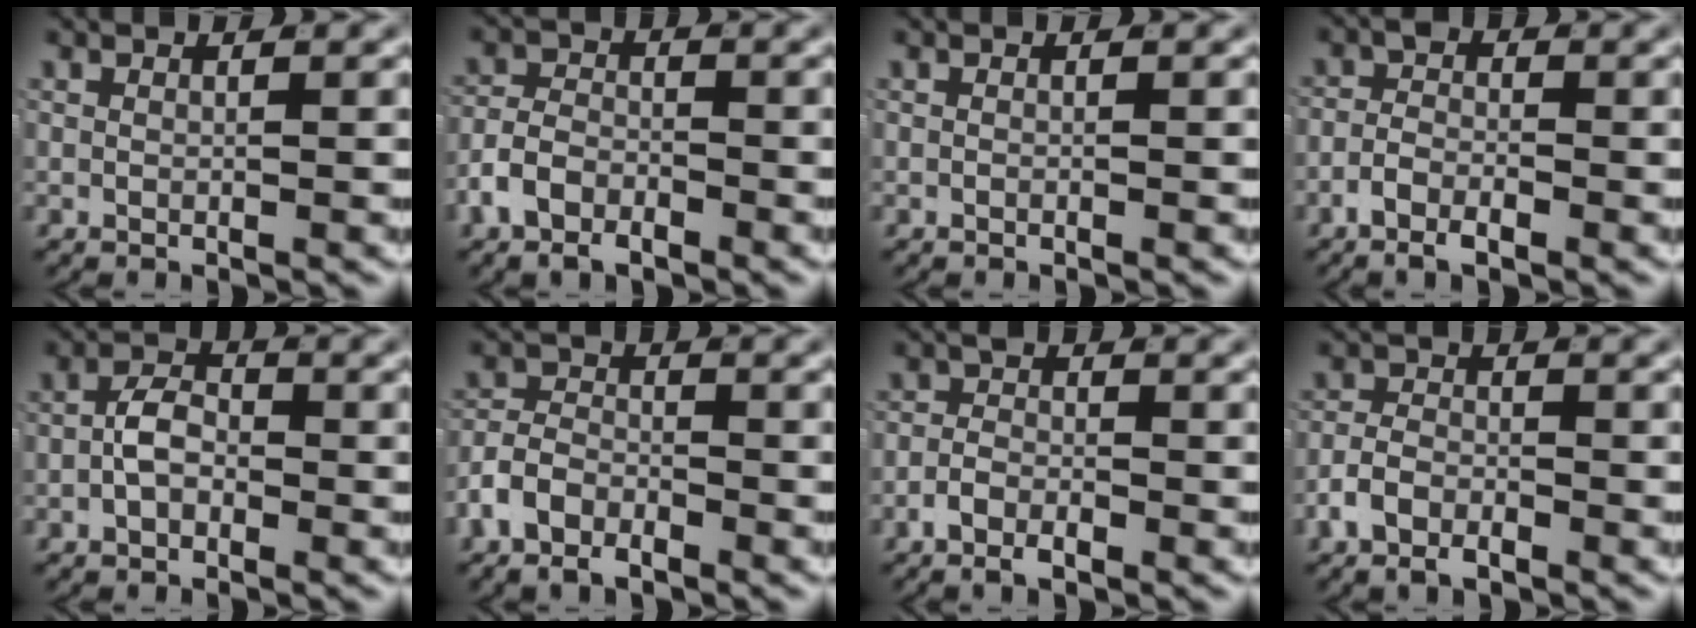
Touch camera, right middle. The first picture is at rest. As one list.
[{"total": 3.5, "force": [-2.1, 2.2, 1.8], "torque": [-0.025, 0.004, -0.046]}, {"total": 0.0}, {"total": 2.4, "force": [-1.5, 1.1, 1.5], "torque": [-0.022, 0.000, -0.035]}, {"total": 2.6, "force": [-0.7, 1.6, 1.9], "torque": [-0.030, 0.001, -0.016]}, {"total": 3.9, "force": [-2.3, 2.5, 1.8], "torque": [-0.027, 0.002, -0.049]}, {"total": 2.1, "force": [-1.4, 0.9, 1.2], "torque": [-0.016, 0.000, -0.033]}, {"total": 2.9, "force": [-1.8, 1.6, 1.6], "torque": [-0.026, 0.003, -0.040]}]